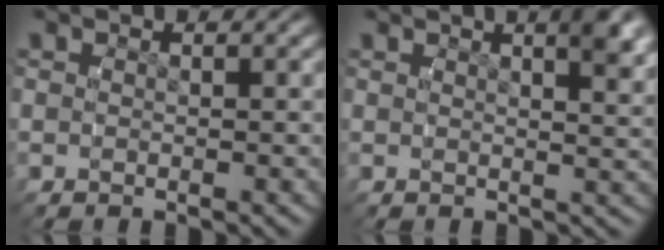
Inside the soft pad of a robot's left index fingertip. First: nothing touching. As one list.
[{"total": 2.8, "force": [1.3, 0.3, 2.4], "torque": [-0.027, 0.002, 0.022]}]